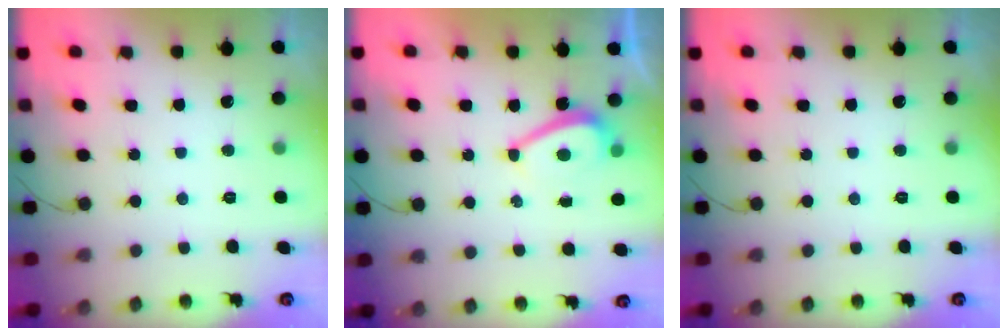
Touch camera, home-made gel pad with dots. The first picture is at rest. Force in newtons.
{"total": 5.5, "press": 5.0, "slide": 2.5}
{"total": 0.0}